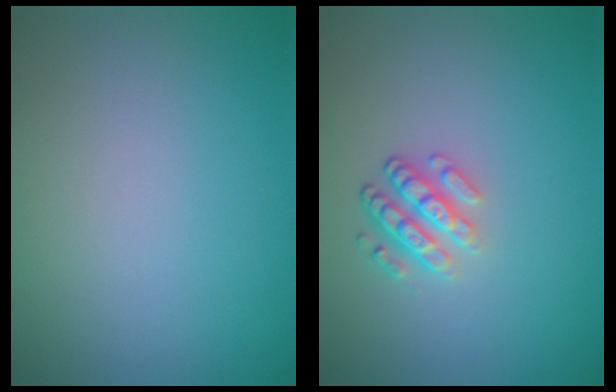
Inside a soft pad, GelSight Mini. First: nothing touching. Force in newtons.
{"total": 2.8, "press": 2.3, "slide": 1.5}